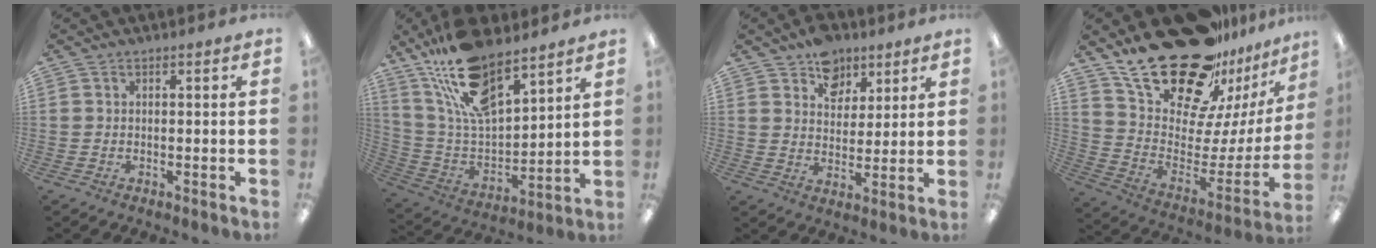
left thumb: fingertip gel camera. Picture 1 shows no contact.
{"total": 18.8, "force": [13.9, 6.8, 10.6], "torque": [-0.218, -0.072, 0.250]}
{"total": 8.9, "force": [6.1, 6.0, 2.4], "torque": [-0.027, -0.033, 0.112]}
{"total": 27.2, "force": [20.5, 12.1, 13.1], "torque": [-0.215, -0.138, 0.385]}